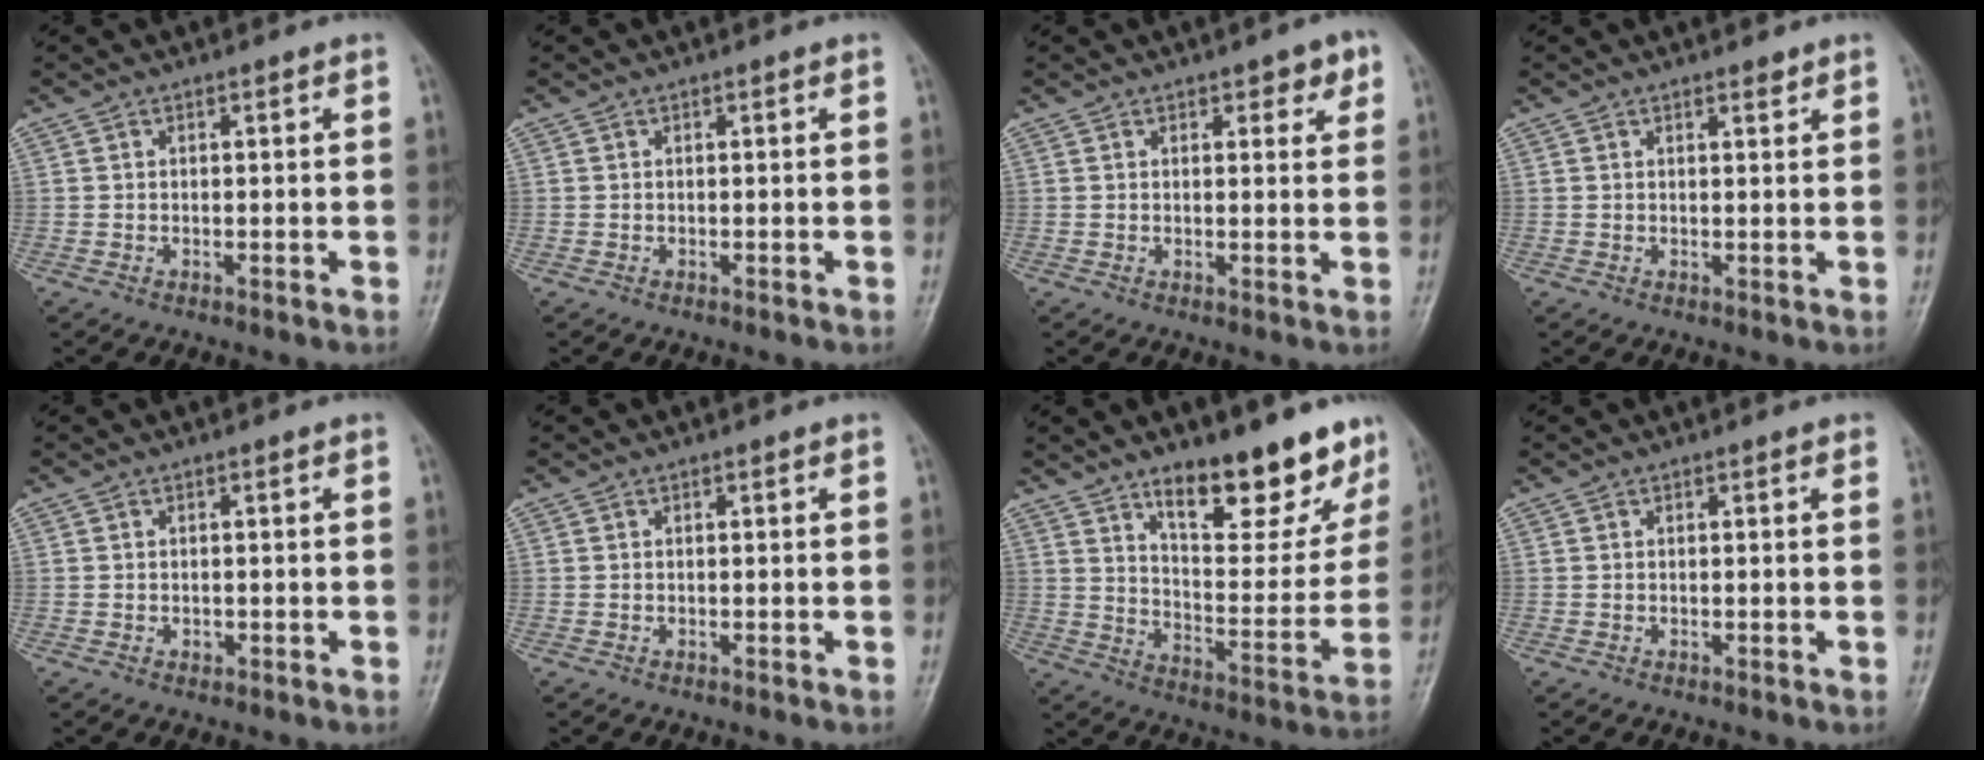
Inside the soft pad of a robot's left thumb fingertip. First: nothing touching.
{"total": 0.0}
{"total": 3.9, "force": [2.1, 1.9, 2.7], "torque": [-0.012, -0.007, 0.022]}
{"total": 1.3, "force": [1.1, 0.4, 0.7], "torque": [-0.007, -0.007, 0.015]}
{"total": 0.7, "force": [-0.2, 0.6, 0.4], "torque": [-0.003, 0.000, -0.002]}
{"total": 0.0}
{"total": 19.3, "force": [13.4, 6.9, 12.0], "torque": [-0.113, -0.087, 0.203]}
{"total": 0.6, "force": [0.4, 0.2, 0.4], "torque": [-0.006, 0.000, 0.000]}